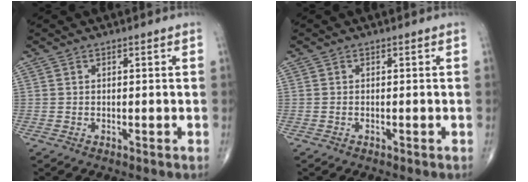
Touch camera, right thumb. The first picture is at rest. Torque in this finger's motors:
{"motor_torque": [-0.43, 0.04, -0.19, -0.13, 0.02]}